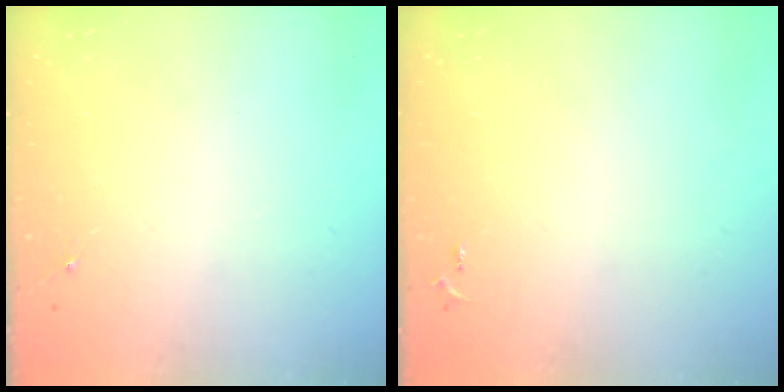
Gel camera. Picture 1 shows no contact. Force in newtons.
{"total": 2.6, "press": 2.6, "slide": 0.3}